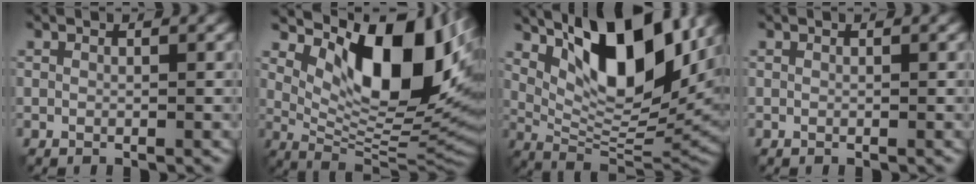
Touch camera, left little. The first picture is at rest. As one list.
[{"total": 13.4, "force": [4.8, 6.0, 11.0], "torque": [-0.160, -0.006, 0.094]}, {"total": 12.3, "force": [5.3, 4.5, 10.1], "torque": [-0.161, 0.000, 0.098]}, {"total": 0.0}]